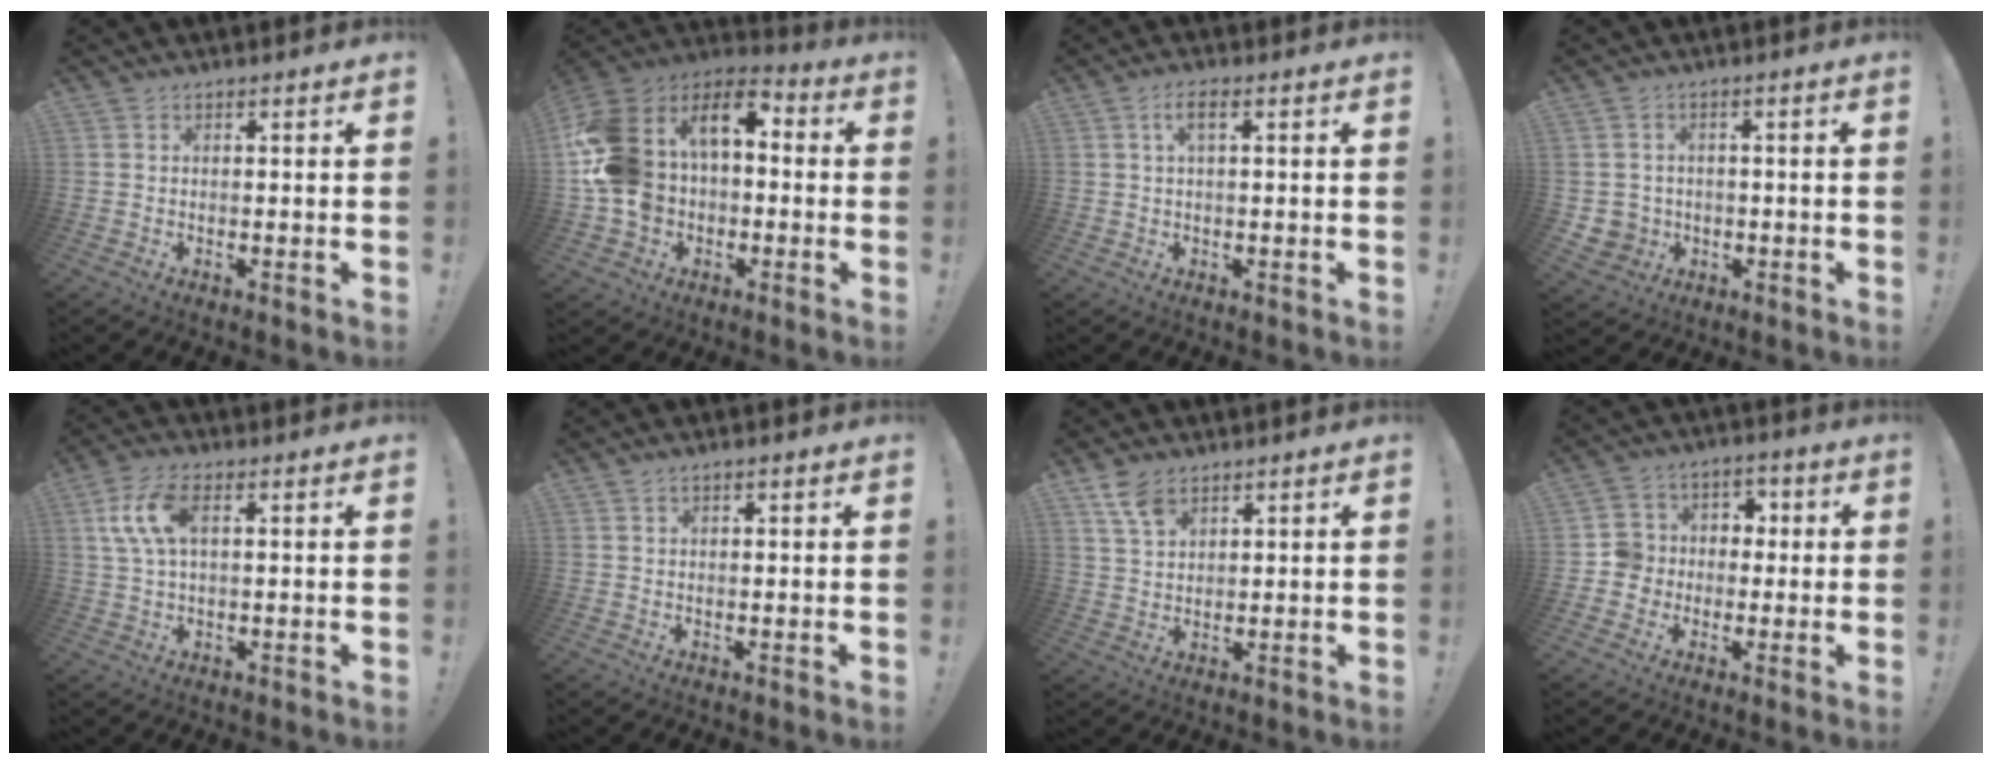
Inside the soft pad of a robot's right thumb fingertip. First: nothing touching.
{"total": 17.7, "force": [3.0, 13.4, 11.2], "torque": [-0.214, -0.008, 0.067]}
{"total": 3.6, "force": [1.3, 1.3, 3.1], "torque": [-0.054, 0.004, 0.020]}
{"total": 4.6, "force": [0.0, 4.6, 0.9], "torque": [-0.014, 0.002, 0.003]}
{"total": 10.0, "force": [2.5, 4.7, 8.5], "torque": [-0.166, 0.000, 0.046]}
{"total": 1.0, "force": [0.6, 0.4, 0.7], "torque": [-0.014, 0.002, 0.010]}
{"total": 6.6, "force": [4.3, 3.4, 3.6], "torque": [-0.067, -0.019, 0.082]}
{"total": 8.7, "force": [-1.5, 8.5, 1.3], "torque": [-0.009, 0.024, -0.022]}